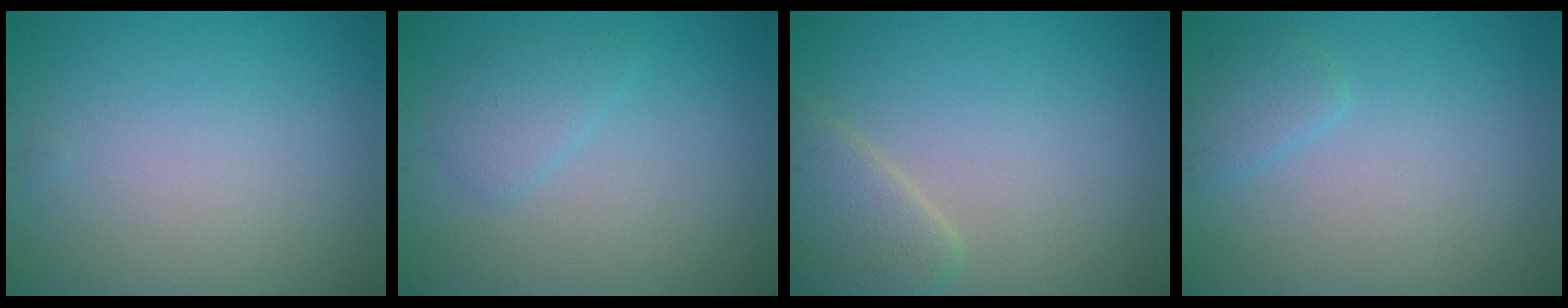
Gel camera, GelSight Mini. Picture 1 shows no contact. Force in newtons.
{"total": 1.8, "press": 1.8, "slide": 0.1}
{"total": 3.0, "press": 3.0, "slide": 0.3}
{"total": 1.5, "press": 1.5, "slide": 0.2}